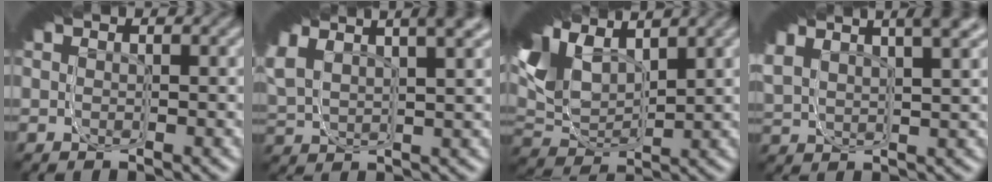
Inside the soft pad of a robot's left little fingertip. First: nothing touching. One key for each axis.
{"total": 7.0, "fx": 2.9, "fy": 4.3, "fz": 4.6, "tx": -0.100, "ty": 0.014, "tz": 0.039}
{"total": 11.6, "fx": 2.2, "fy": 7.8, "fz": 8.4, "tx": -0.136, "ty": 0.014, "tz": 0.020}
{"total": 5.5, "fx": 2.9, "fy": 3.1, "fz": 3.5, "tx": -0.076, "ty": 0.020, "tz": 0.038}